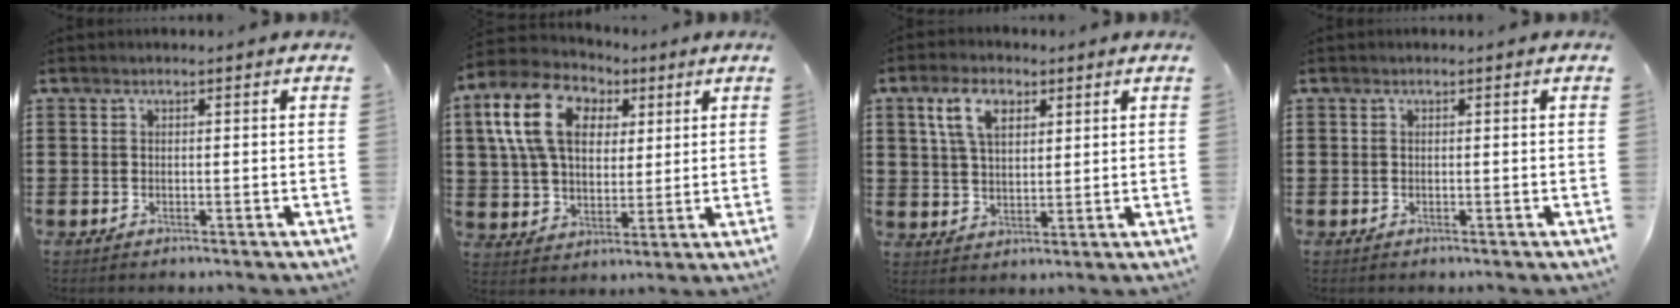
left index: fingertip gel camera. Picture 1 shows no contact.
{"total": 11.9, "force": [4.5, 8.1, 7.4], "torque": [-0.189, 0.021, 0.083]}
{"total": 6.6, "force": [3.4, 4.0, 4.0], "torque": [-0.088, 0.013, 0.060]}
{"total": 0.0}